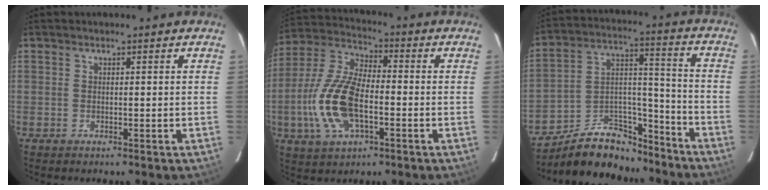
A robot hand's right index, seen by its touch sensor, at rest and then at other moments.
{"total": 15.2, "force": [-3.8, 7.0, 12.9], "torque": [-0.285, 0.003, -0.075]}
{"total": 15.9, "force": [-12.5, 7.6, 6.3], "torque": [-0.116, 0.055, -0.189]}